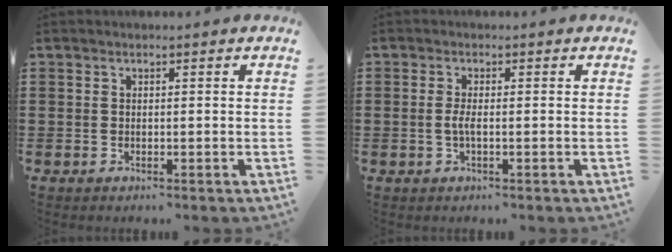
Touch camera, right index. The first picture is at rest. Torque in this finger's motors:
{"motor_torque": [0.32, -0.41, 0.23, 0.07]}